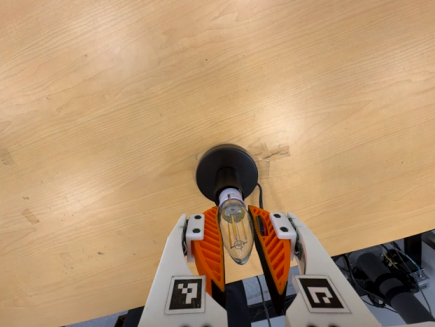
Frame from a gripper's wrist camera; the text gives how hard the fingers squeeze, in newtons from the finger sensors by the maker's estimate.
{"total": 13.0, "left": 13.2, "right": 12.9}